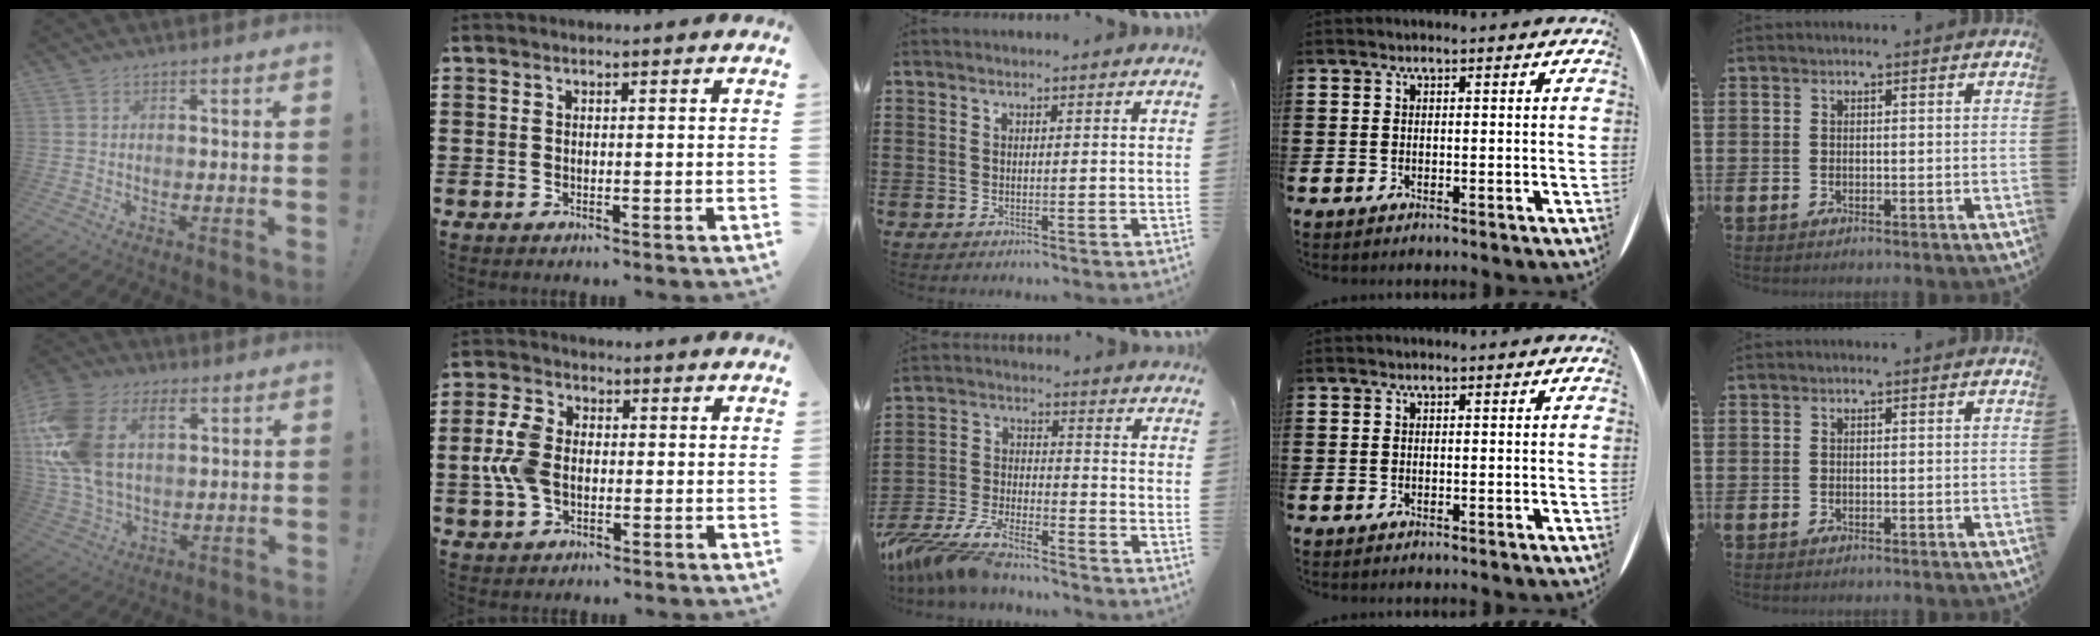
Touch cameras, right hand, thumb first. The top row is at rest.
{"thumb": {"total": 19.0, "force": [6.4, 12.2, 13.1], "torque": [-0.272, -0.024, 0.113]}, "index": {"total": 6.5, "force": [-0.8, 4.4, 4.7], "torque": [-0.122, -0.001, -0.021]}, "middle": {"total": 8.8, "force": [-7.9, 1.5, 3.6], "torque": [-0.094, 0.002, -0.158]}}